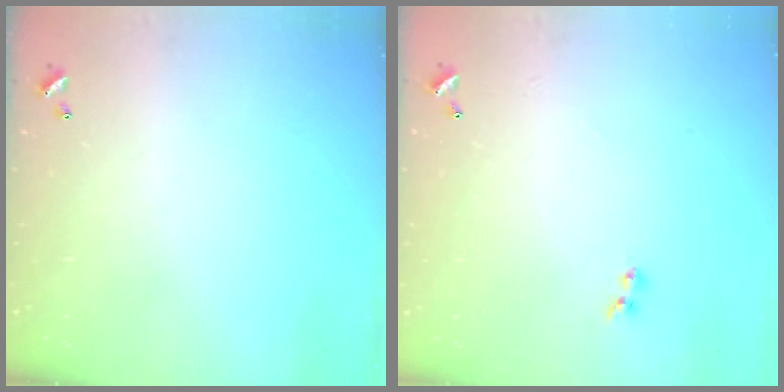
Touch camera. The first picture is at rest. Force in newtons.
{"total": 1.9, "press": 1.7, "slide": 0.9}